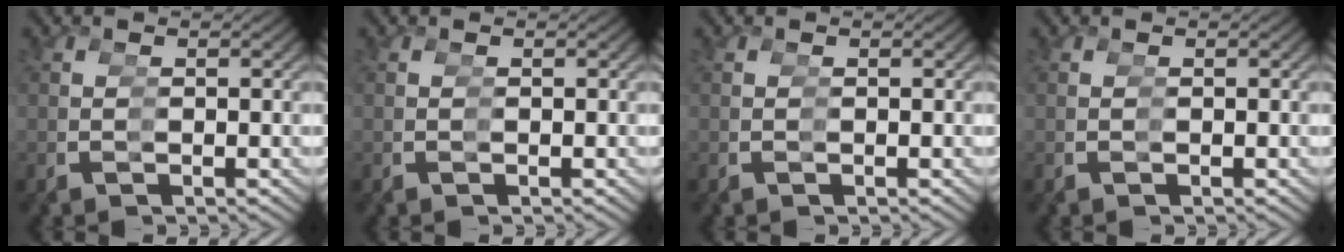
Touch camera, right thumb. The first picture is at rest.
{"total": 0.0}
{"total": 0.0}
{"total": 0.0}